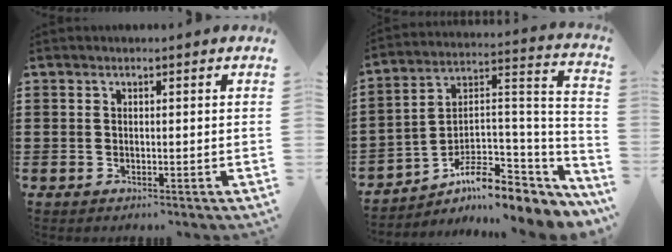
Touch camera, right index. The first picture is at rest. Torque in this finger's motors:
{"motor_torque": [-0.49, 0.27, -0.01, -0.14]}